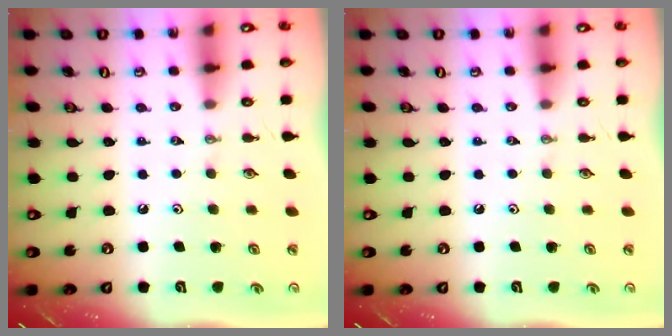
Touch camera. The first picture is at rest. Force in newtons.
{"total": 0.0}